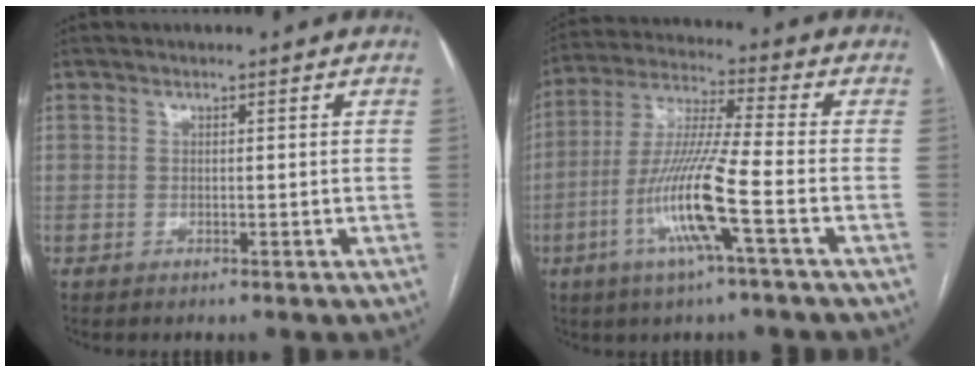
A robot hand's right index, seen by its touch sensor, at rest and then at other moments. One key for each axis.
{"total": 12.6, "fx": -4.4, "fy": -0.4, "fz": 11.8, "tx": -0.240, "ty": -0.006, "tz": -0.090}